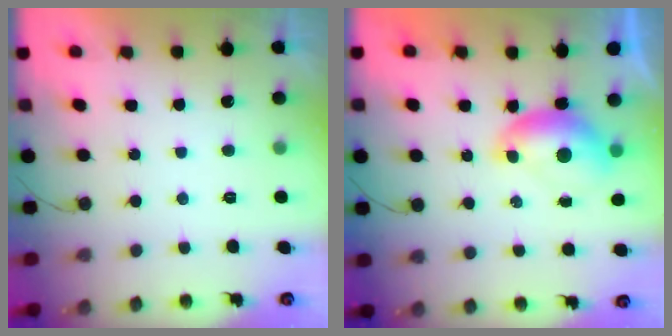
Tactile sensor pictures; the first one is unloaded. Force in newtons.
{"total": 7.4, "press": 7.3, "slide": 1.1}